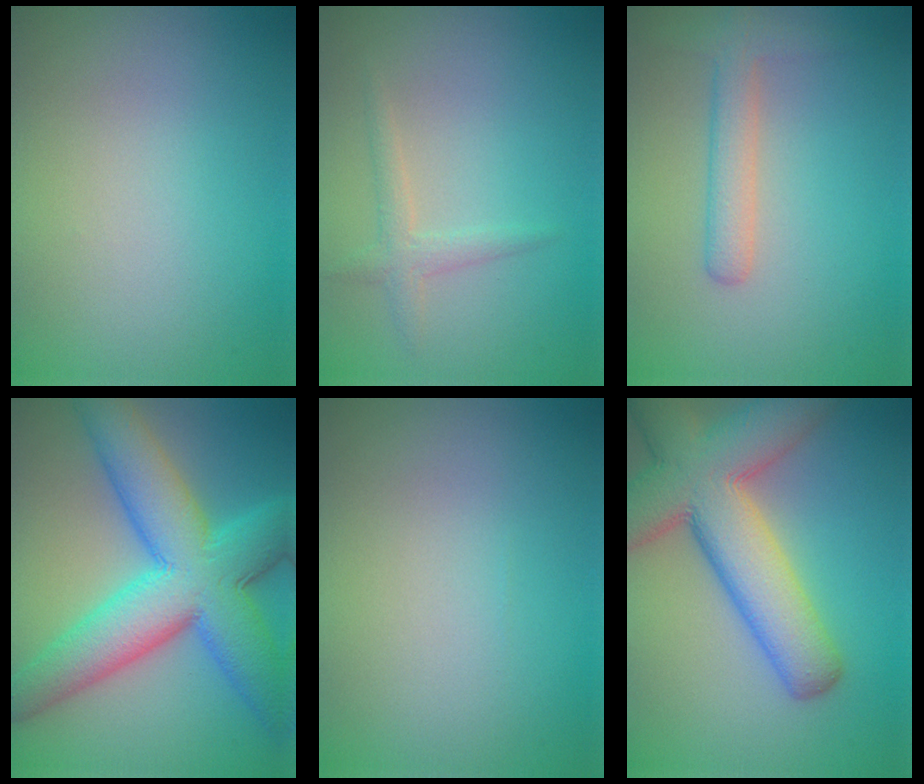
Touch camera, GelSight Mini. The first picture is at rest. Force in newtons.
{"total": 1.6, "press": 1.6, "slide": 0.0}
{"total": 2.7, "press": 2.7, "slide": 0.1}
{"total": 11.4, "press": 11.4, "slide": 0.1}
{"total": 0.0}
{"total": 10.4, "press": 10.3, "slide": 0.7}